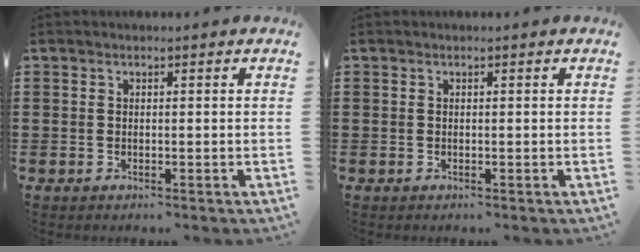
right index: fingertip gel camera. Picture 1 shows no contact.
{"total": 0.0}